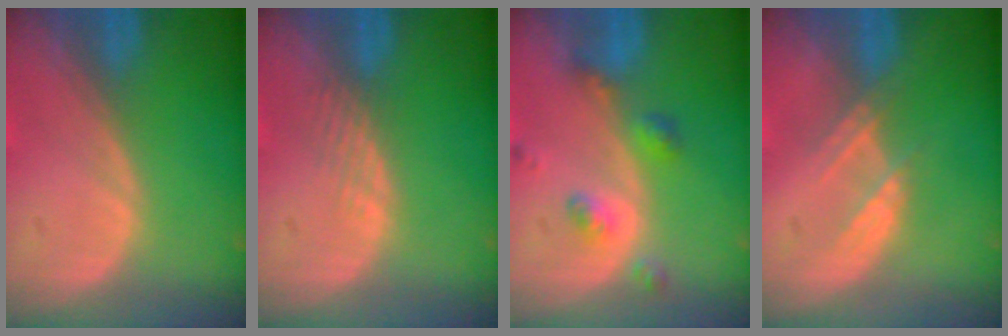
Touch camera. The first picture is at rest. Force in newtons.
{"total": 1.6, "press": 1.6, "slide": 0.1}
{"total": 5.3, "press": 4.5, "slide": 2.6}
{"total": 2.7, "press": 2.7, "slide": 0.3}